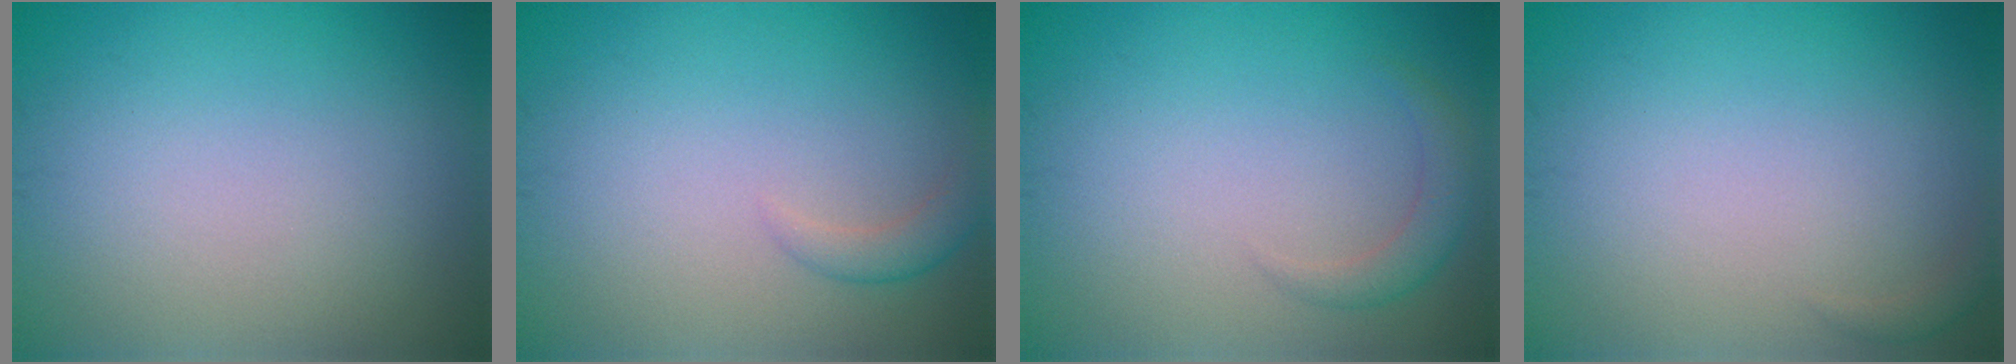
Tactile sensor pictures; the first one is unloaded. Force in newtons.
{"total": 1.5, "press": 1.5, "slide": 0.1}
{"total": 1.8, "press": 1.8, "slide": 0.3}
{"total": 0.7, "press": 0.7, "slide": 0.1}